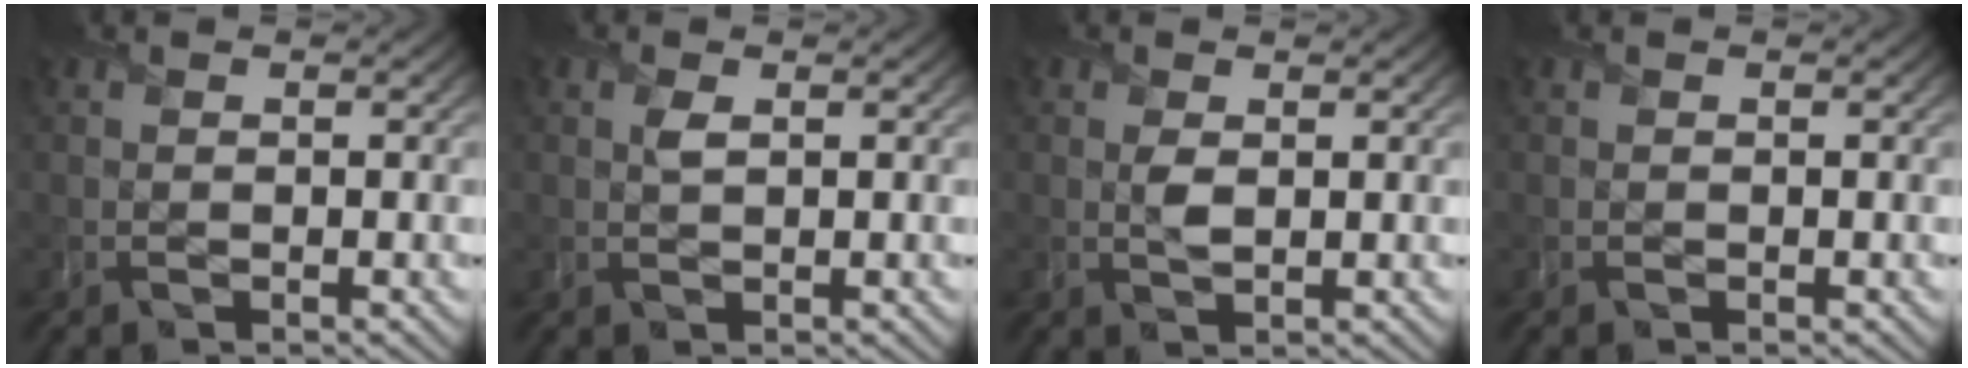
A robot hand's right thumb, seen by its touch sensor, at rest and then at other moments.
{"total": 1.4, "force": [0.4, 0.7, 1.1], "torque": [-0.027, -0.003, 0.008]}
{"total": 1.5, "force": [0.3, 0.8, 1.3], "torque": [-0.030, -0.005, 0.006]}
{"total": 0.0}